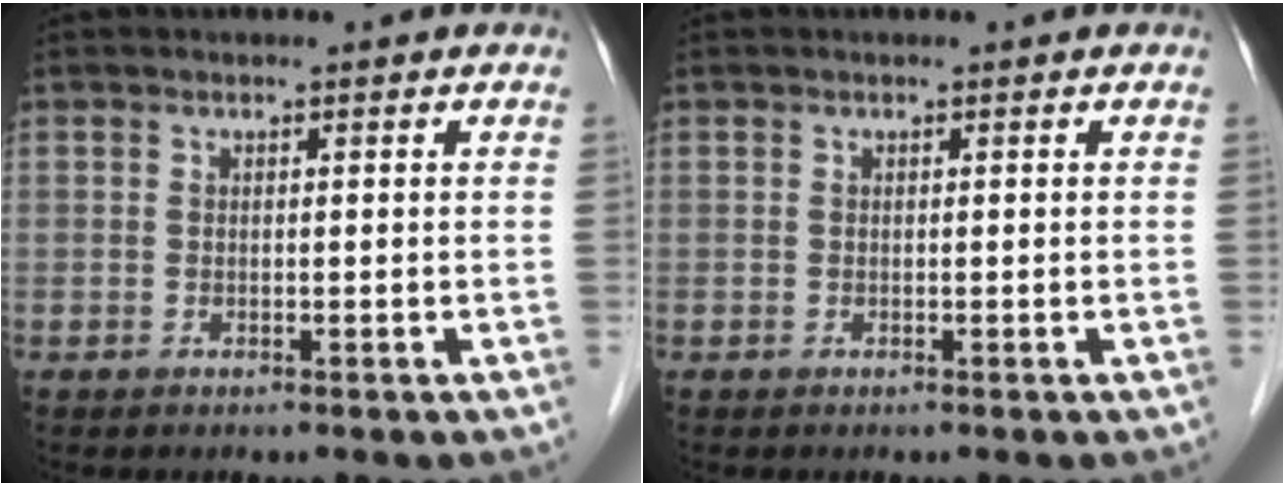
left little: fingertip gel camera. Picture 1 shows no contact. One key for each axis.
{"total": 0.0}